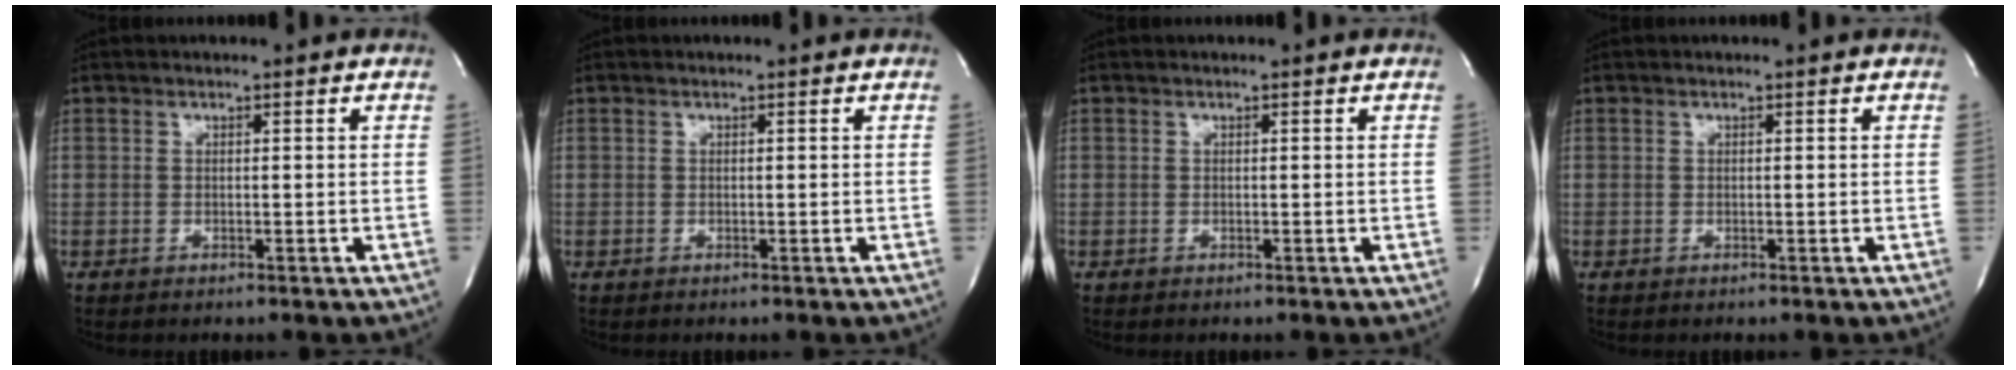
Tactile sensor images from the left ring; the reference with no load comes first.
{"total": 0.0}
{"total": 0.0}
{"total": 0.0}